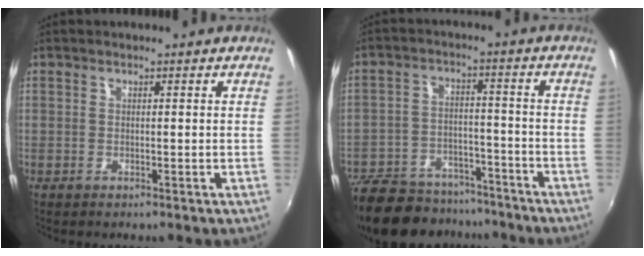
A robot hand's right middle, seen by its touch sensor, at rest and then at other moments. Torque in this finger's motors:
{"motor_torque": [1.16, -0.98, 0.51, 0.21]}